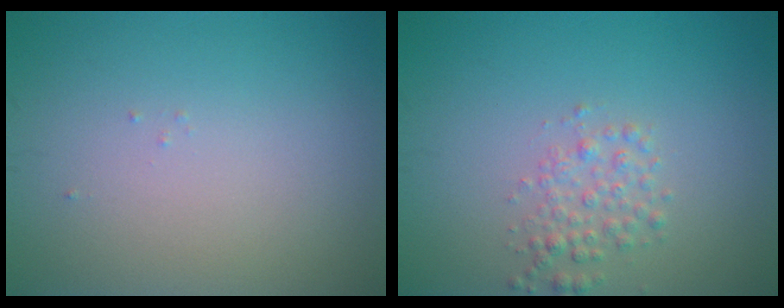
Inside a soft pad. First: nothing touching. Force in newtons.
{"total": 2.1, "press": 2.1, "slide": 0.0}